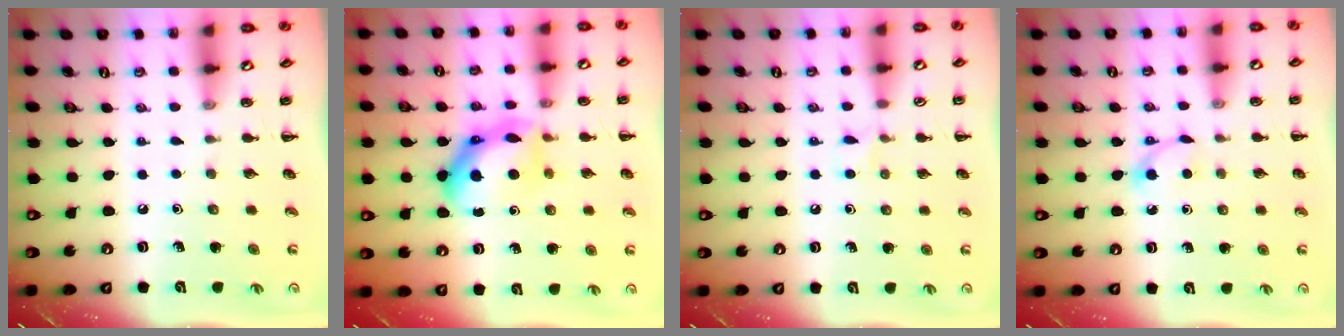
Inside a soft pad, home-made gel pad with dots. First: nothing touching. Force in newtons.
{"total": 11.6, "press": 11.6, "slide": 0.2}
{"total": 4.7, "press": 4.4, "slide": 1.6}
{"total": 3.4, "press": 3.3, "slide": 1.0}